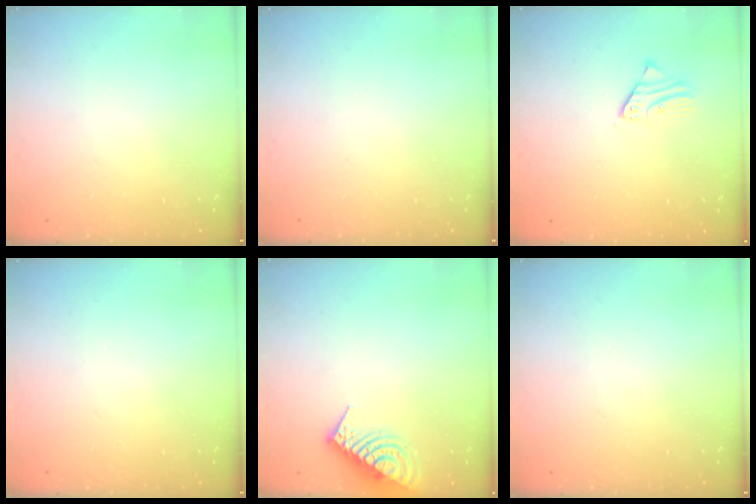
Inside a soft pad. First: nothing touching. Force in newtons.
{"total": 0.0}
{"total": 2.5, "press": 2.5, "slide": 0.2}
{"total": 0.0}
{"total": 13.4, "press": 13.4, "slide": 0.5}
{"total": 0.0}